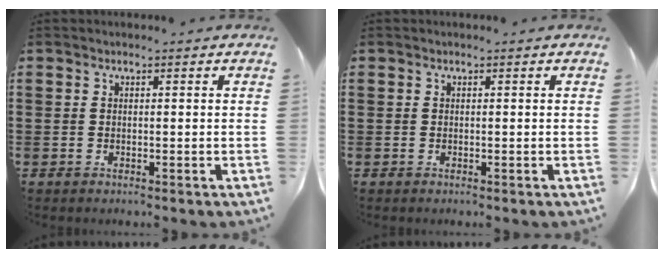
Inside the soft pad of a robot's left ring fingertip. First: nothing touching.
{"total": 0.0}